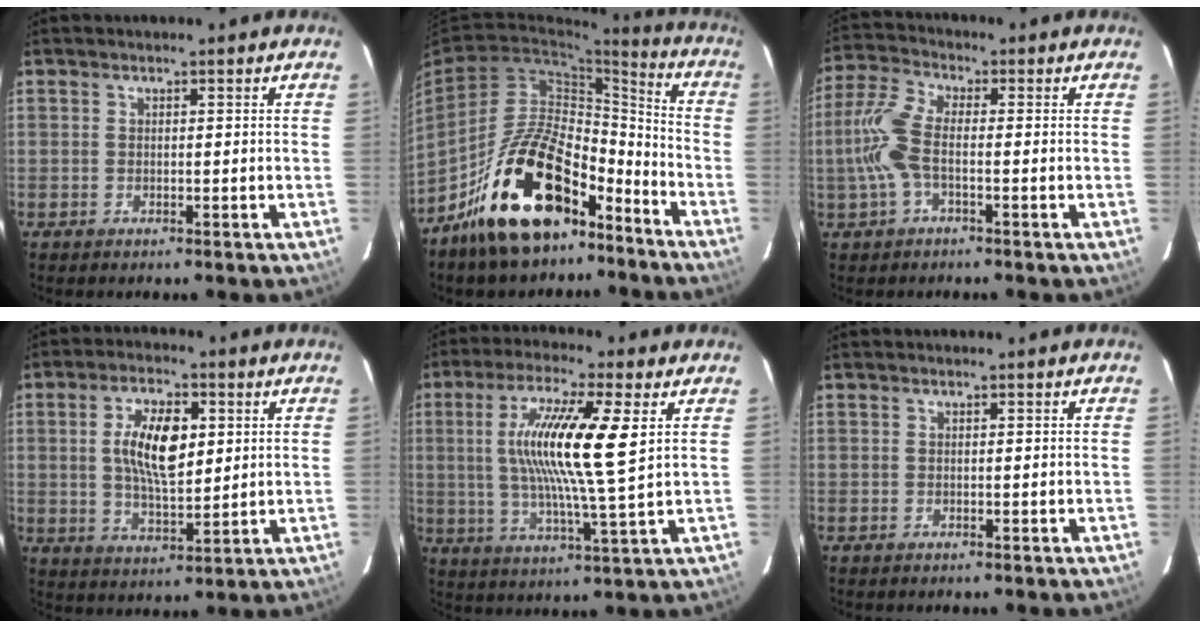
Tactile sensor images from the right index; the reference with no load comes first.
{"total": 20.1, "force": [-13.4, 9.1, 11.9], "torque": [-0.210, 0.031, -0.210]}
{"total": 8.2, "force": [-1.5, 3.1, 7.5], "torque": [-0.179, 0.011, -0.035]}
{"total": 10.7, "force": [2.2, 4.8, 9.3], "torque": [-0.173, 0.006, 0.042]}
{"total": 15.2, "force": [3.6, 1.1, 14.7], "torque": [-0.264, 0.000, 0.061]}
{"total": 0.0}